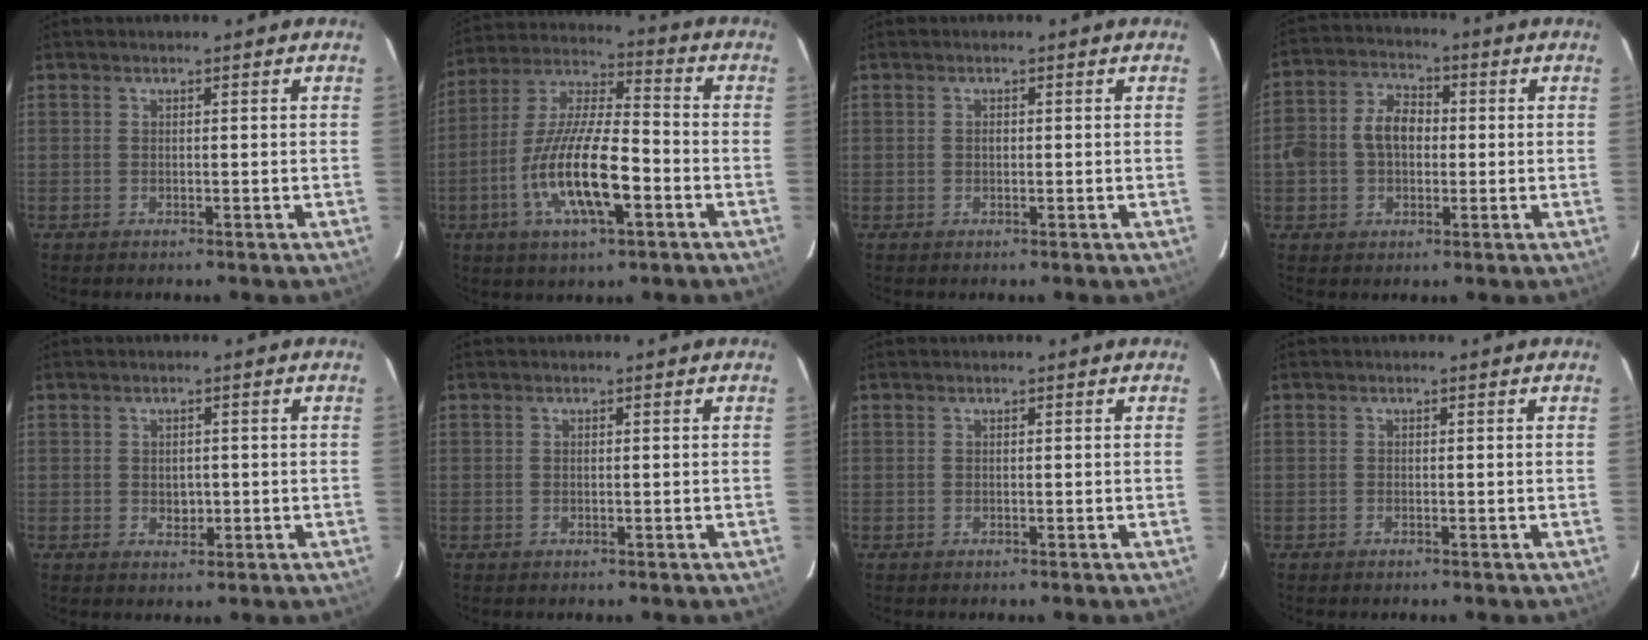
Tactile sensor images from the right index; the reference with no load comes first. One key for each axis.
{"total": 16.2, "fx": -5.5, "fy": 4.7, "fz": 14.5, "tx": -0.292, "ty": -0.011, "tz": -0.104}
{"total": 0.6, "fx": 0.0, "fy": 0.4, "fz": 0.3, "tx": -0.005, "ty": 0.003, "tz": -0.001}
{"total": 8.9, "fx": -0.3, "fy": 6.6, "fz": 6.0, "tx": -0.123, "ty": 0.026, "tz": -0.005}
{"total": 2.4, "fx": -0.2, "fy": 2.0, "fz": 1.2, "tx": -0.017, "ty": 0.000, "tz": 0.002}
{"total": 0.0}
{"total": 0.0}
{"total": 0.0}